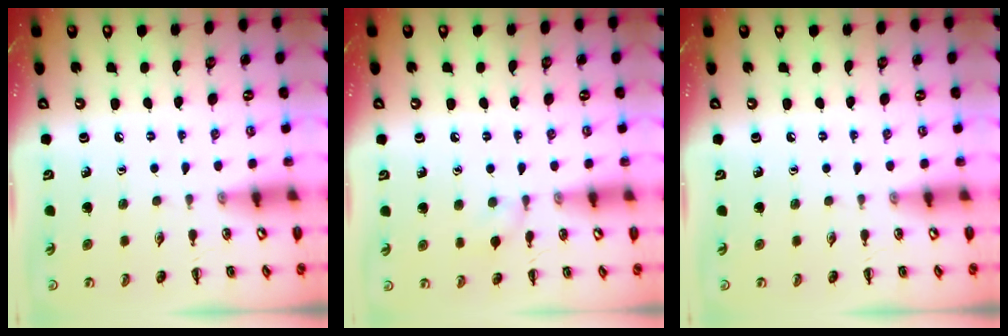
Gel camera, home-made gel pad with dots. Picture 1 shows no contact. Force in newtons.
{"total": 5.6, "press": 5.2, "slide": 1.9}
{"total": 0.0}